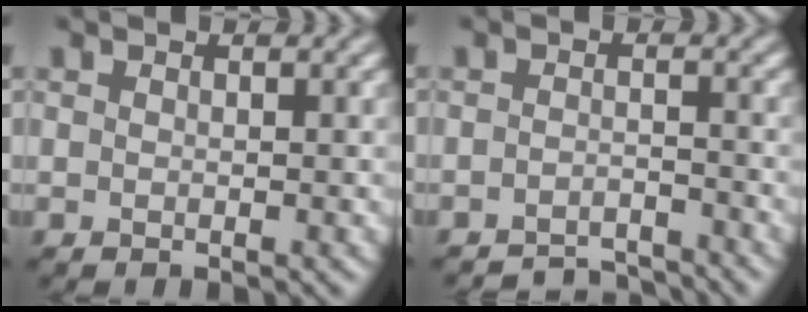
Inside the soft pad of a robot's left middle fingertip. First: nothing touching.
{"total": 3.3, "force": [-3.2, 0.4, 0.6], "torque": [-0.004, 0.005, -0.055]}